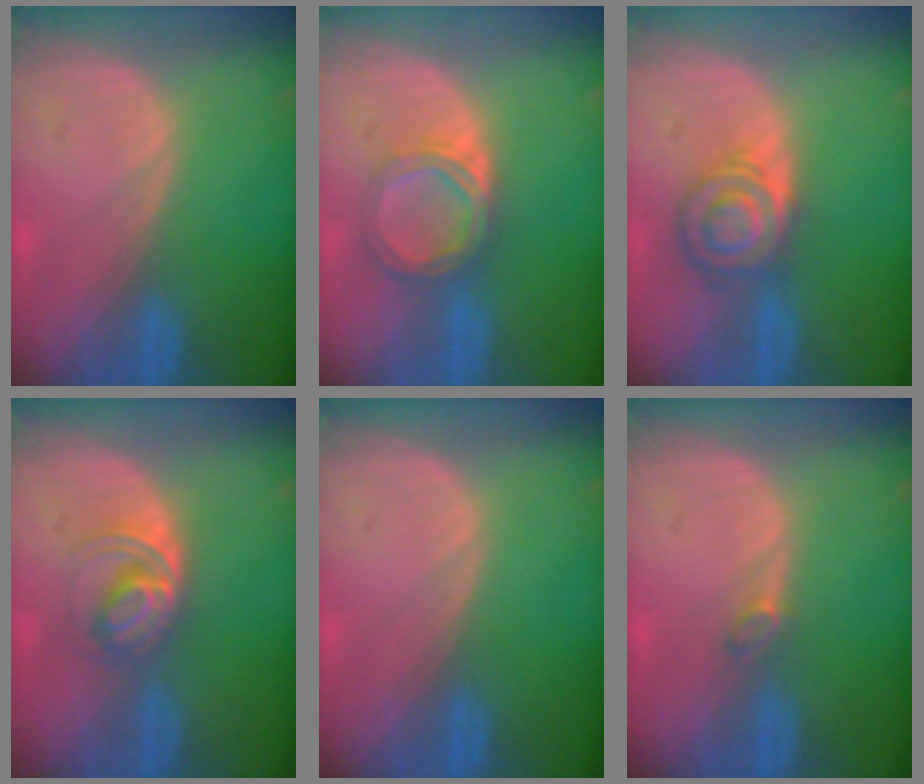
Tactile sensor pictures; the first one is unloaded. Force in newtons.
{"total": 5.2, "press": 5.0, "slide": 1.3}
{"total": 6.0, "press": 6.0, "slide": 0.2}
{"total": 5.0, "press": 4.9, "slide": 1.0}
{"total": 0.0}
{"total": 1.2, "press": 1.2, "slide": 0.4}